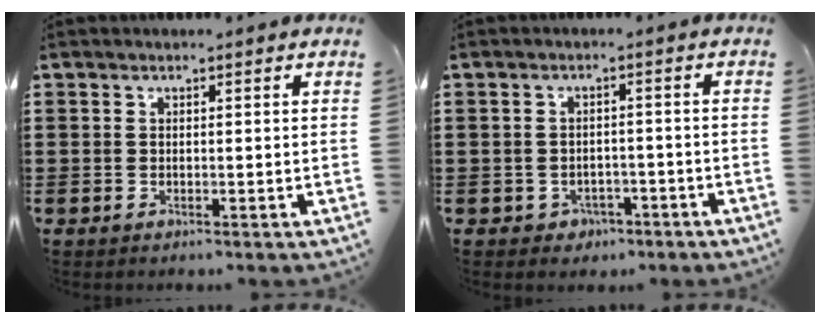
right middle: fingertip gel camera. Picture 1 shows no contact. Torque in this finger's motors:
{"motor_torque": [0.08, -0.16, 0.06, -0.01]}